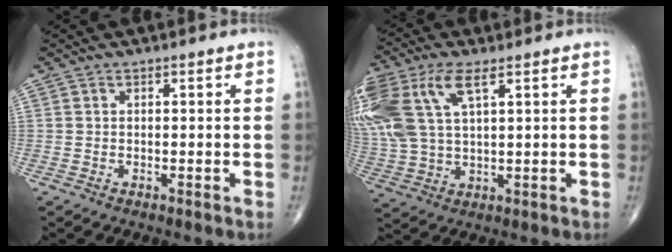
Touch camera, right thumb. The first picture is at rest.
{"total": 18.3, "force": [7.4, 8.9, 14.2], "torque": [-0.362, 0.011, 0.145]}